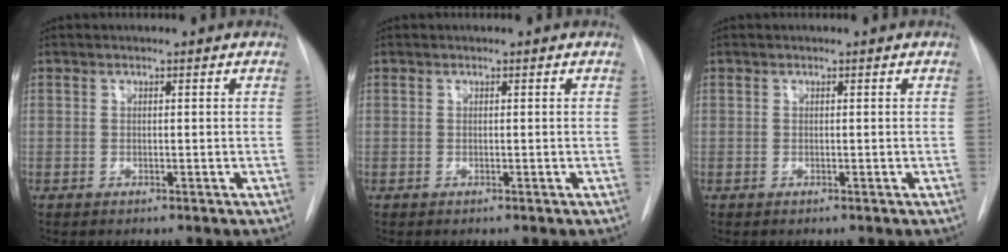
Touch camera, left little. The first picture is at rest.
{"total": 0.0}
{"total": 0.0}